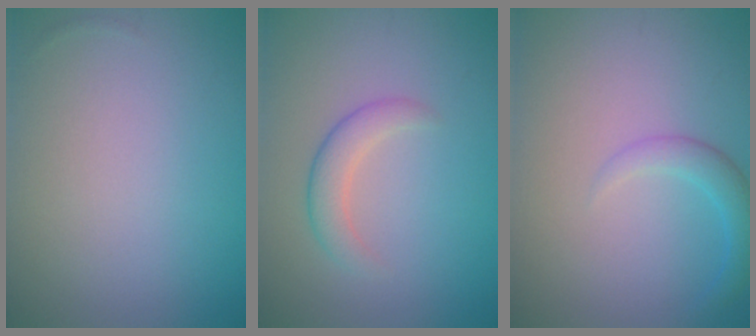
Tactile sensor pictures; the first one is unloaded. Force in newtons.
{"total": 2.4, "press": 2.4, "slide": 0.2}
{"total": 2.2, "press": 2.2, "slide": 0.1}